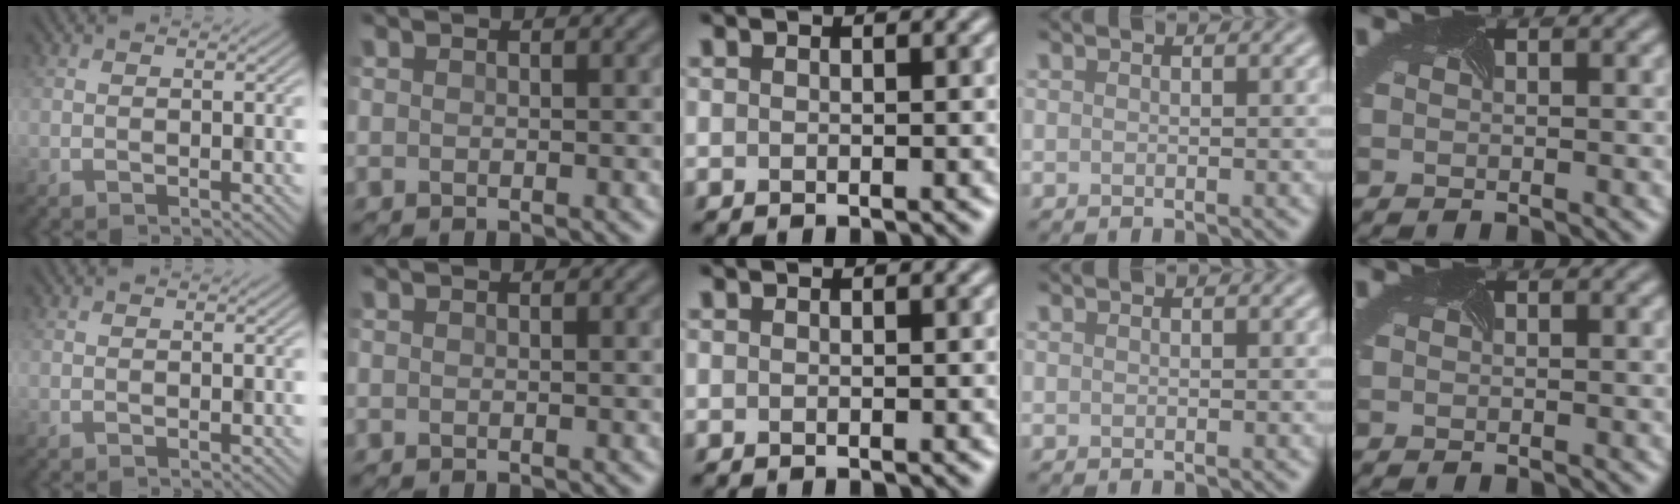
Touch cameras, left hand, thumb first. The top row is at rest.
{}